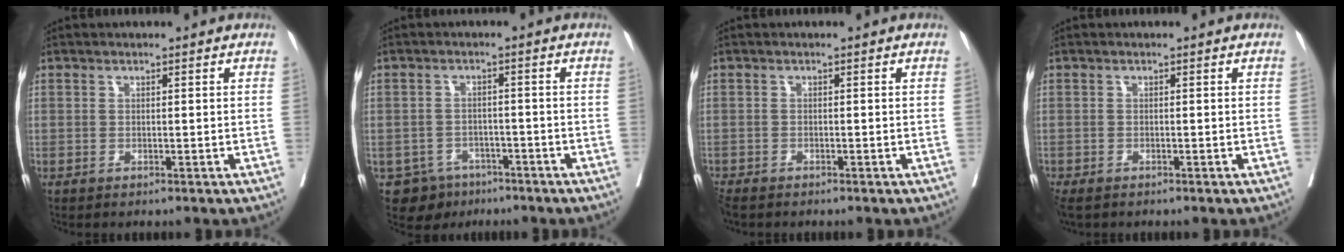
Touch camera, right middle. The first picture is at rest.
{"total": 5.2, "force": [-3.4, 3.9, 0.7], "torque": [-0.005, 0.007, -0.044]}
{"total": 2.8, "force": [-2.5, 0.7, 1.1], "torque": [-0.025, -0.010, -0.046]}
{"total": 3.7, "force": [-2.7, 1.7, 1.9], "torque": [-0.044, -0.013, -0.045]}